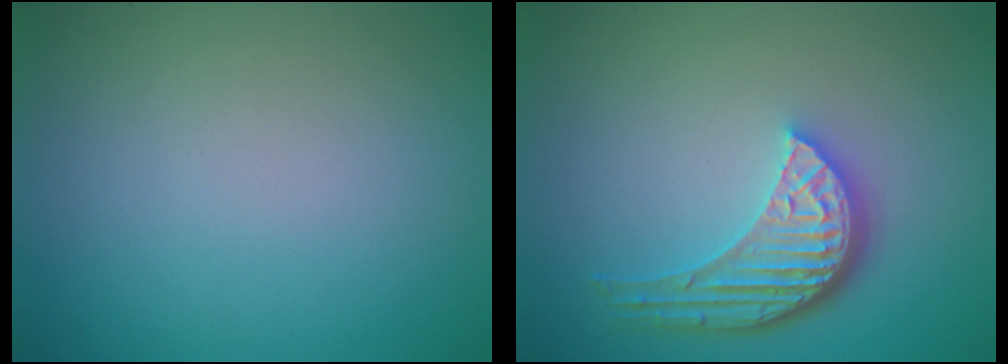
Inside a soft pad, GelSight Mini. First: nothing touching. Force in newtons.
{"total": 5.0, "press": 3.8, "slide": 3.3}